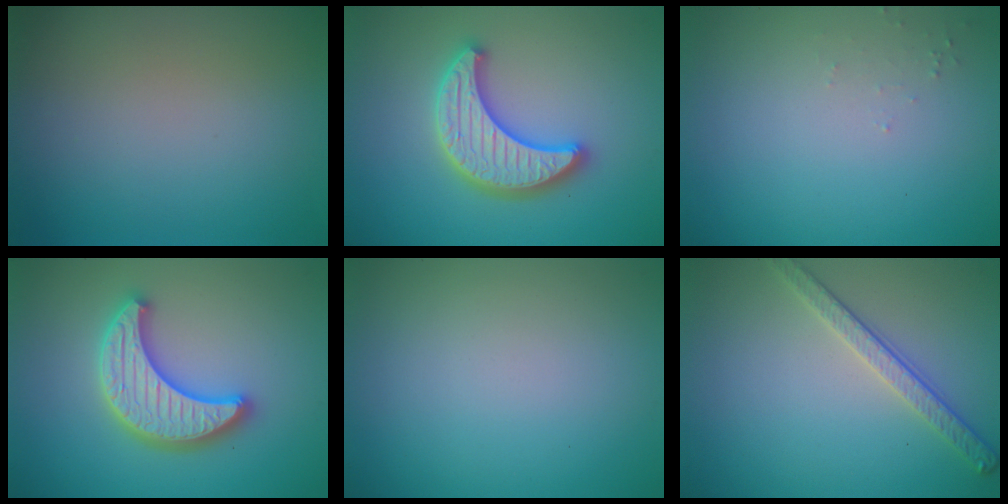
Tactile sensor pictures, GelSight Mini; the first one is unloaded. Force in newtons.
{"total": 4.8, "press": 4.7, "slide": 1.1}
{"total": 0.6, "press": 0.6, "slide": 0.2}
{"total": 5.3, "press": 5.2, "slide": 0.9}
{"total": 0.0}
{"total": 2.8, "press": 2.6, "slide": 1.1}